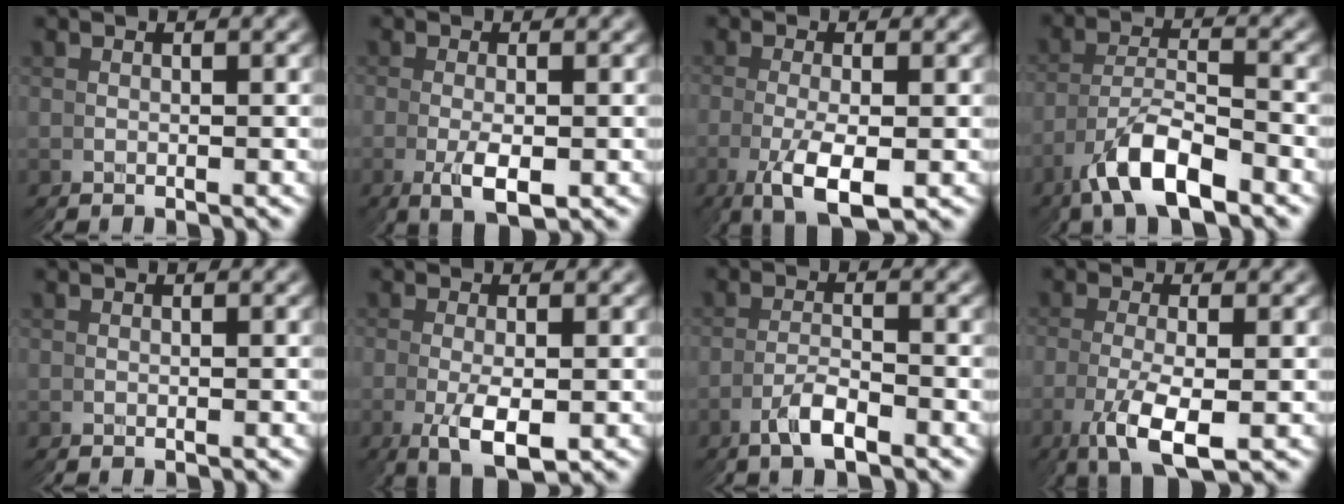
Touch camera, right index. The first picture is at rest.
{"total": 3.9, "force": [-0.6, 0.2, 3.9], "torque": [-0.062, 0.004, -0.013]}
{"total": 5.0, "force": [-1.5, 0.6, 4.8], "torque": [-0.095, -0.001, -0.023]}
{"total": 4.5, "force": [-2.3, 1.8, 3.4], "torque": [-0.065, 0.004, -0.049]}
{"total": 0.0}
{"total": 4.9, "force": [-1.2, 0.7, 4.7], "torque": [-0.082, -0.001, -0.019]}
{"total": 2.1, "force": [-1.9, -0.8, 0.4], "torque": [-0.011, 0.015, -0.044]}
{"total": 4.4, "force": [-1.1, 0.3, 4.2], "torque": [-0.089, 0.003, -0.019]}